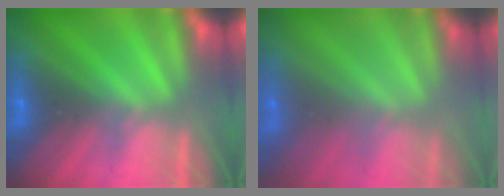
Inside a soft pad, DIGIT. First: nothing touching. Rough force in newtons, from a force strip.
{"total": 1.7}